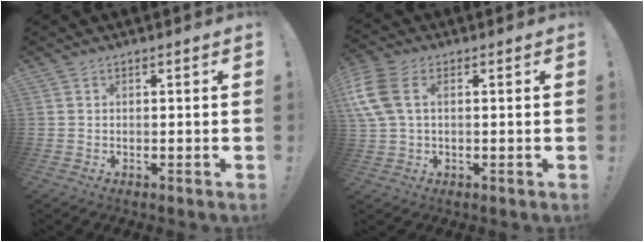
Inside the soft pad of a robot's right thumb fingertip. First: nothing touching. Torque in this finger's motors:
{"motor_torque": [0.80, 1.33, 0.15, 0.08, 0.30]}